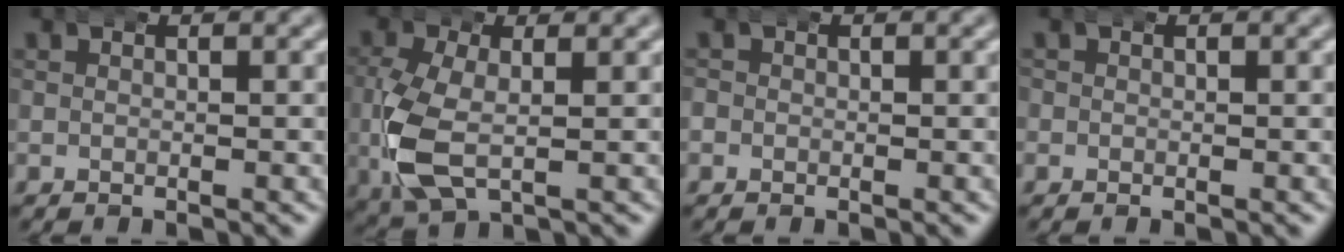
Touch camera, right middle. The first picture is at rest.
{"total": 6.4, "force": [-1.5, 4.0, 4.8], "torque": [-0.127, -0.020, -0.013]}
{"total": 1.1, "force": [-0.2, 1.1, 0.1], "torque": [-0.011, 0.002, -0.009]}
{"total": 0.6, "force": [-0.1, 0.5, -0.1], "torque": [0.000, 0.000, -0.005]}